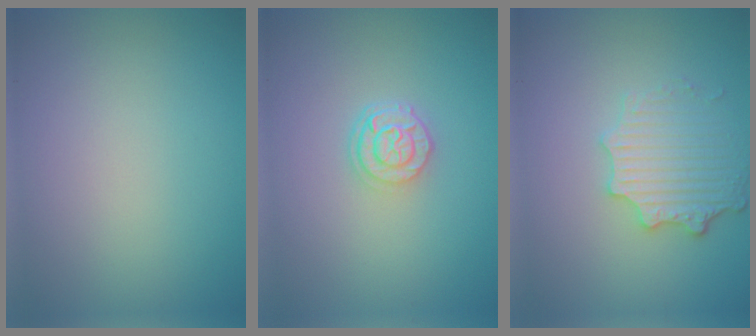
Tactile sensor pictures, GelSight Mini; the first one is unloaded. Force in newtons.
{"total": 2.6, "press": 2.1, "slide": 1.5}
{"total": 3.9, "press": 3.2, "slide": 2.3}